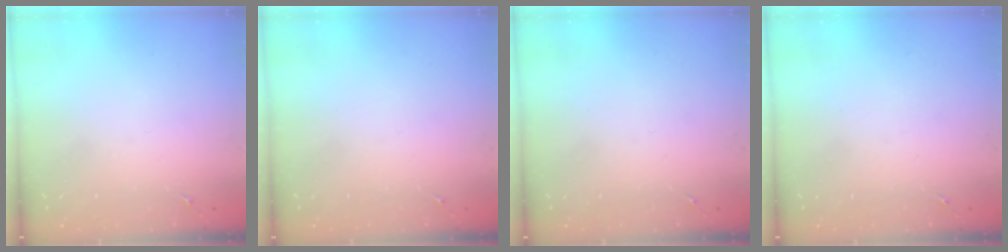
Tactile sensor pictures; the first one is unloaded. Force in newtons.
{"total": 0.0}
{"total": 0.0}
{"total": 0.0}